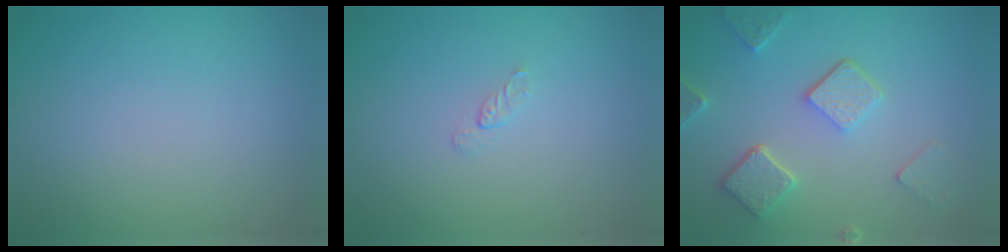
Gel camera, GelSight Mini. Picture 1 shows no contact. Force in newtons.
{"total": 0.5, "press": 0.3, "slide": 0.4}
{"total": 5.1, "press": 3.9, "slide": 3.3}